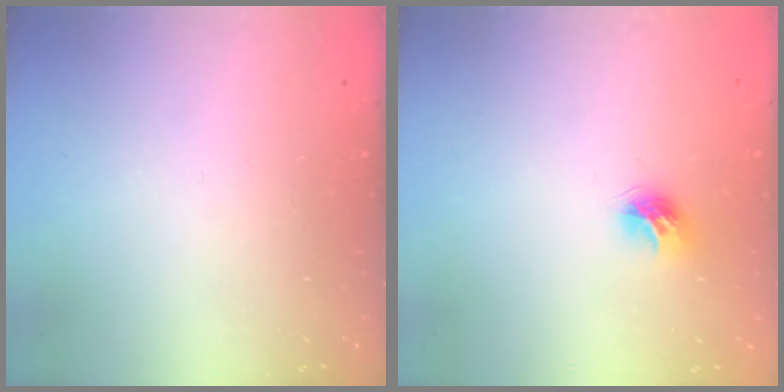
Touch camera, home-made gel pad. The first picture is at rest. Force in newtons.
{"total": 7.8, "press": 7.8, "slide": 0.4}